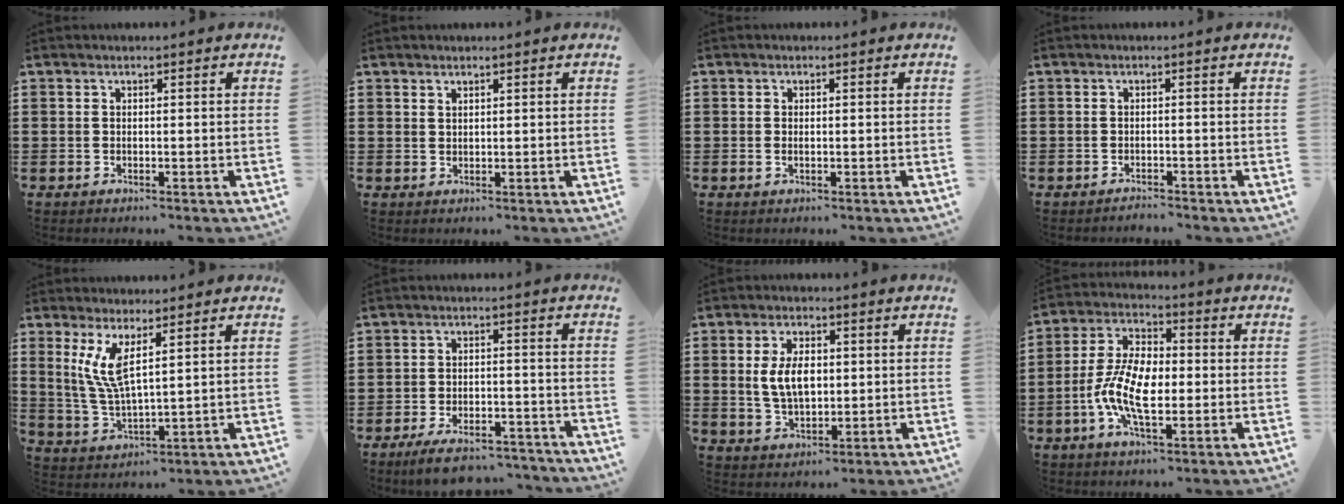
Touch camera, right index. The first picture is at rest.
{"total": 1.2, "force": [1.0, 0.5, 0.2], "torque": [-0.006, 0.002, 0.020]}
{"total": 0.8, "force": [0.0, 0.4, 0.7], "torque": [-0.014, 0.001, -0.001]}
{"total": 1.3, "force": [-1.3, -0.2, -0.1], "torque": [-0.001, 0.001, -0.028]}
{"total": 6.9, "force": [3.1, 1.7, 5.9], "torque": [-0.139, -0.011, 0.052]}
{"total": 5.8, "force": [-5.2, 0.8, 2.5], "torque": [-0.043, 0.002, -0.095]}
{"total": 6.5, "force": [0.6, 3.8, 5.2], "torque": [-0.114, 0.004, 0.004]}
{"total": 9.2, "force": [-1.9, 4.5, 7.7], "torque": [-0.176, -0.003, -0.040]}